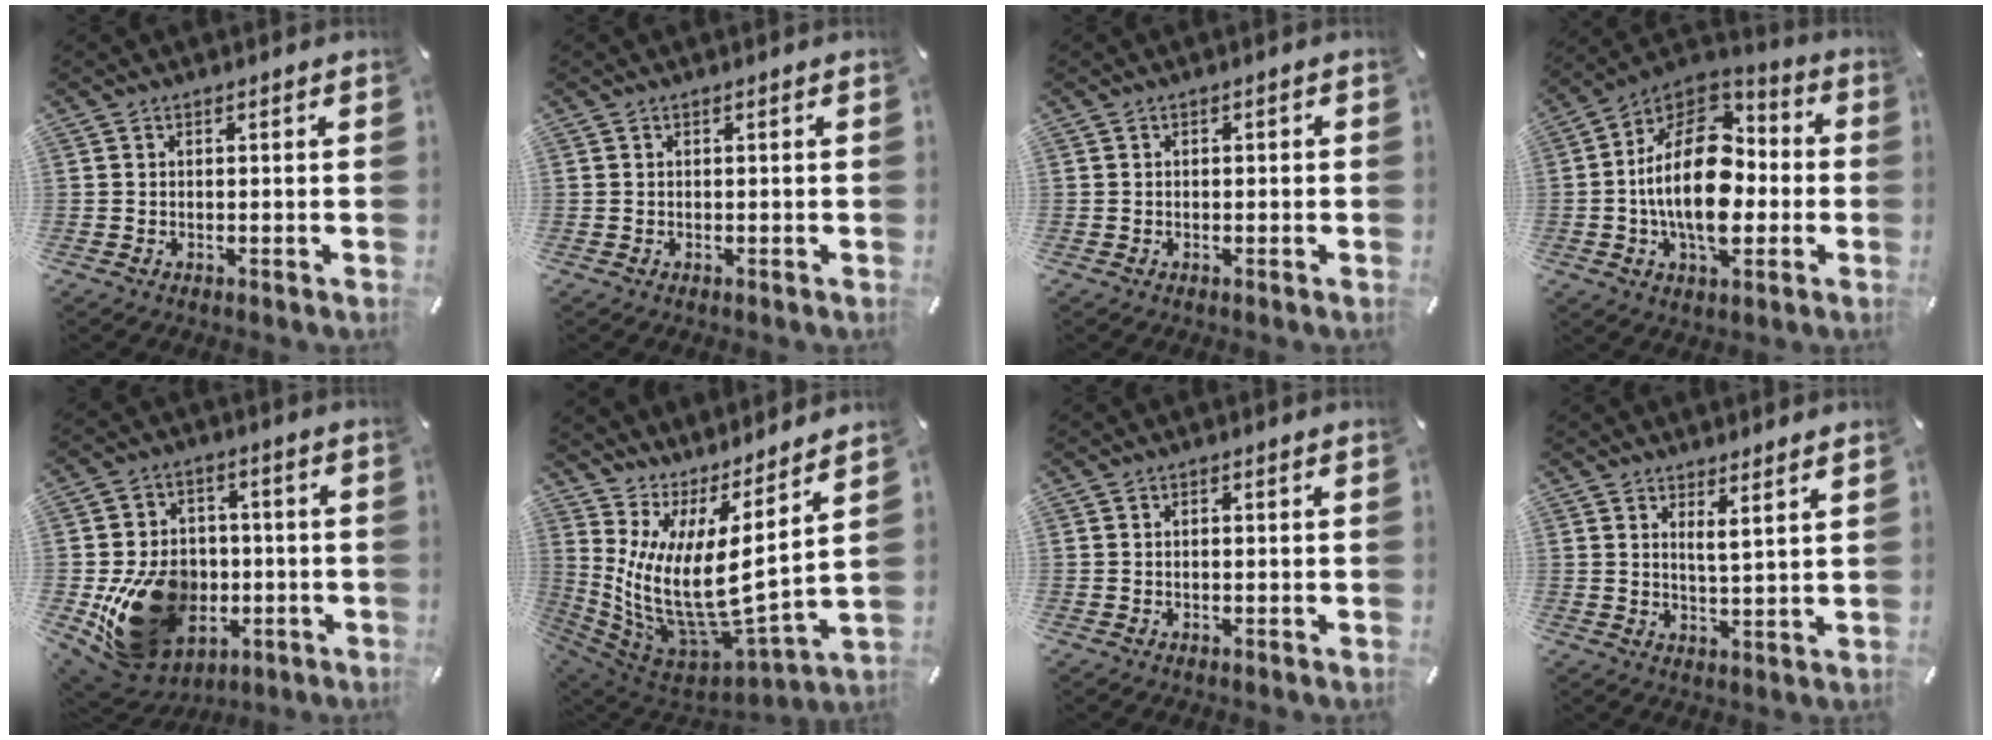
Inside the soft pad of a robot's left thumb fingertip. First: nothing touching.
{"total": 0.0}
{"total": 0.7, "force": [-0.3, 0.4, 0.5], "torque": [-0.010, 0.000, -0.007]}
{"total": 21.2, "force": [-1.6, 12.7, 16.9], "torque": [-0.333, 0.003, -0.031]}
{"total": 19.2, "force": [-4.2, 15.4, 10.8], "torque": [-0.187, 0.012, -0.054]}
{"total": 14.2, "force": [0.8, 5.4, 13.2], "torque": [-0.285, -0.067, 0.012]}
{"total": 0.7, "force": [0.0, 0.2, 0.6], "torque": [-0.013, -0.001, 0.000]}
{"total": 3.8, "force": [3.1, -0.4, 2.2], "torque": [-0.044, -0.020, 0.051]}